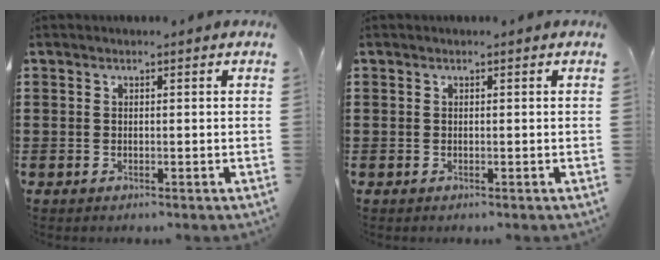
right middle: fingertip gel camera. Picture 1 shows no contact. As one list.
[{"total": 0.0}]